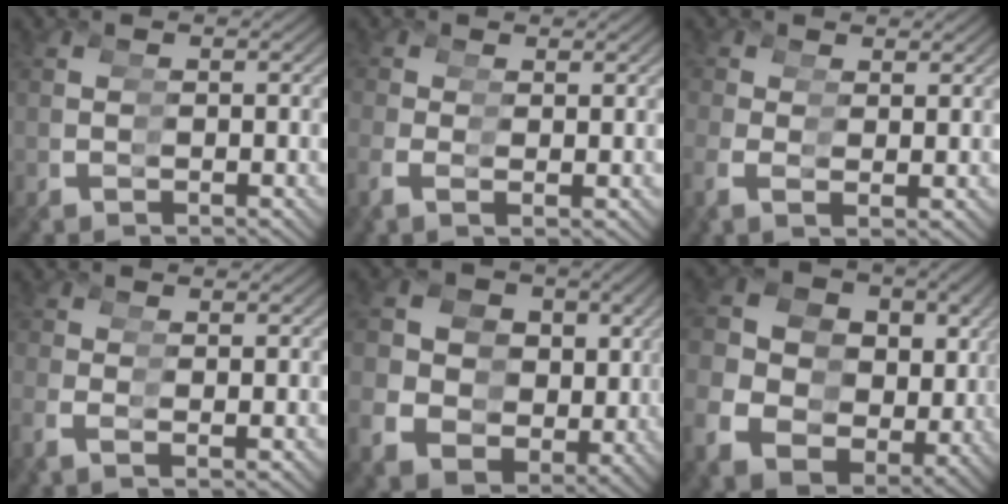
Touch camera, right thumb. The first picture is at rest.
{"total": 0.9, "force": [0.5, -0.7, 0.2], "torque": [0.016, 0.021, 0.002]}
{"total": 0.9, "force": [0.8, -0.3, -0.1], "torque": [0.021, 0.020, 0.007]}
{"total": 0.9, "force": [0.1, -0.8, 0.5], "torque": [0.006, 0.016, 0.000]}
{"total": 12.7, "force": [1.8, 10.8, 6.4], "torque": [-0.096, -0.003, 0.030]}
{"total": 15.4, "force": [1.8, 12.4, 9.0], "torque": [-0.136, 0.007, 0.022]}